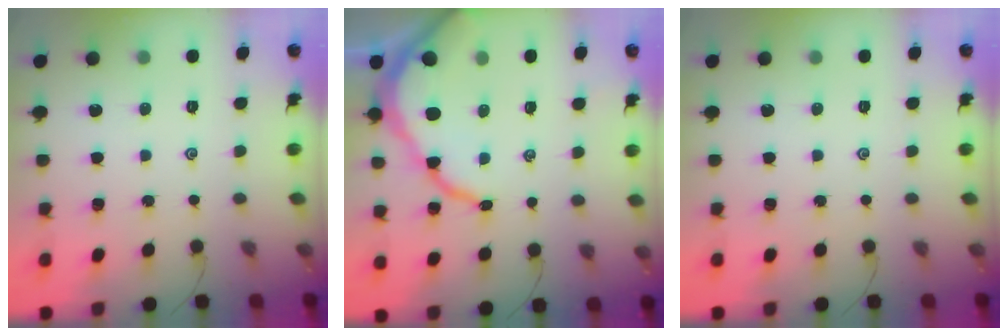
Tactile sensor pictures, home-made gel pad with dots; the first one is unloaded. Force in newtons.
{"total": 10.6, "press": 10.6, "slide": 1.2}
{"total": 0.0}